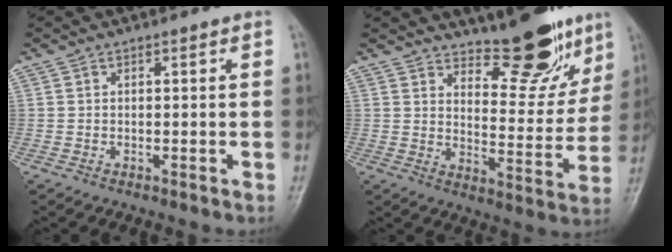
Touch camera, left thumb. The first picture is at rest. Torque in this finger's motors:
{"motor_torque": [-0.21, 0.23, -0.38, -0.11, 0.08]}